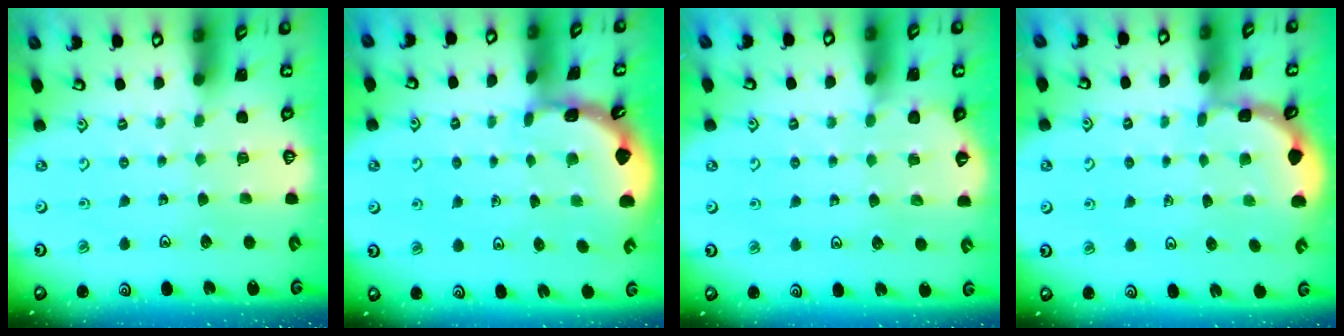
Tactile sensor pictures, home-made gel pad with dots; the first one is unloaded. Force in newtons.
{"total": 1.7, "press": 1.6, "slide": 0.1}
{"total": 2.9, "press": 2.8, "slide": 0.4}
{"total": 1.6, "press": 1.6, "slide": 0.1}